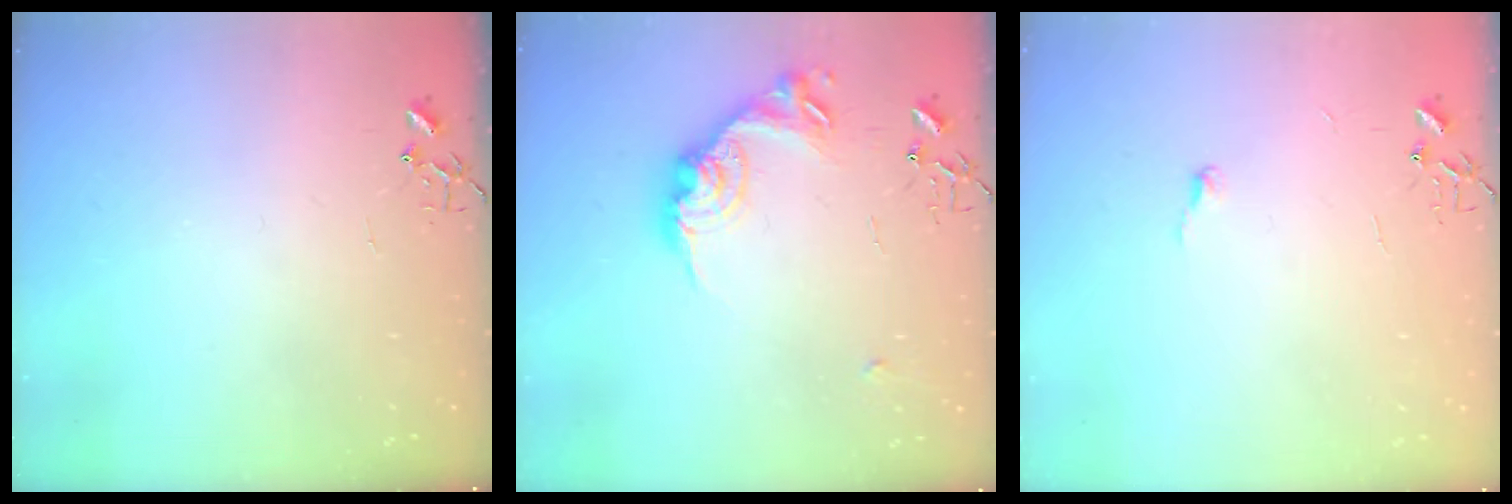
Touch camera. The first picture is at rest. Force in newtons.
{"total": 16.7, "press": 16.7, "slide": 0.9}
{"total": 3.7, "press": 3.7, "slide": 0.3}